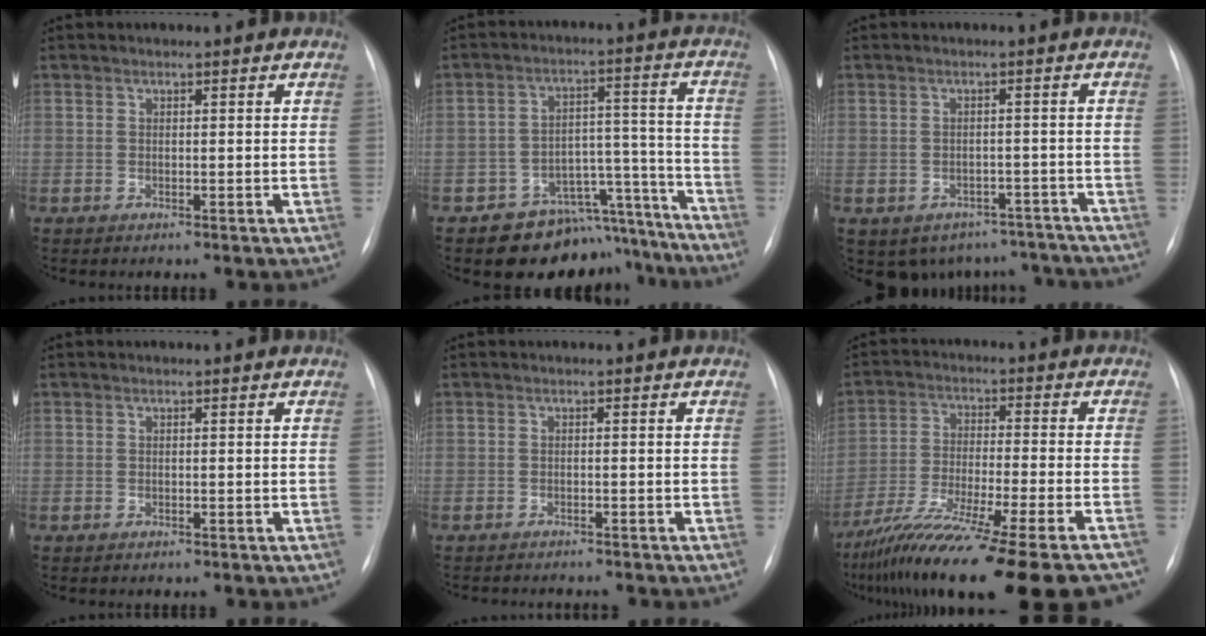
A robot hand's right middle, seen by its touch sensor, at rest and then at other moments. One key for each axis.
{"total": 12.4, "fx": -11.0, "fy": 5.6, "fz": 0.6, "tx": 0.034, "ty": 0.084, "tz": -0.151}
{"total": 10.0, "fx": -8.0, "fy": 5.9, "fz": 1.5, "tx": -0.013, "ty": 0.020, "tz": -0.082}
{"total": 0.0}
{"total": 4.8, "fx": -4.4, "fy": 1.0, "fz": 1.6, "tx": -0.018, "ty": -0.005, "tz": -0.055}
{"total": 24.5, "fx": -20.1, "fy": 0.6, "fz": 14.1, "tx": -0.185, "ty": -0.062, "tz": -0.308}